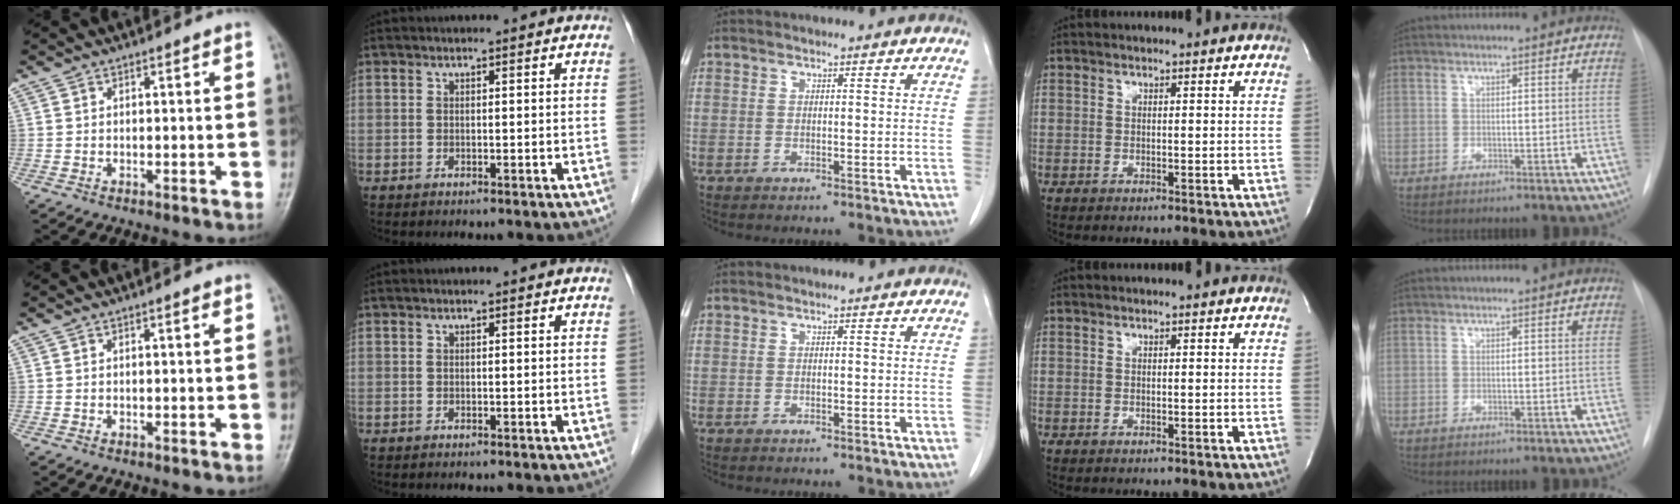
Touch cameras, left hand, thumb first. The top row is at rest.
{"thumb": {"total": 0.9, "force": [0.4, 0.1, 0.8], "torque": [-0.013, 0.001, 0.005]}, "index": {"total": 0.7, "force": [0.7, 0.1, 0.2], "torque": [-0.008, 0.005, 0.006]}}